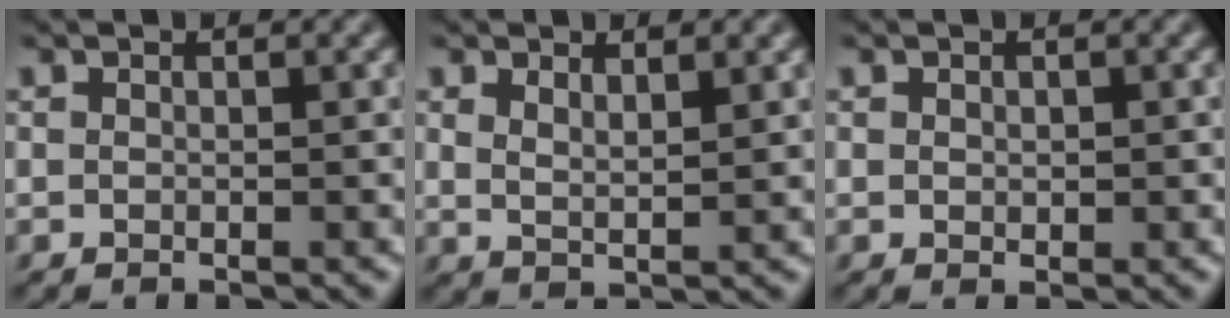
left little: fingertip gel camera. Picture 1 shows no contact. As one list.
[{"total": 1.9, "force": [1.2, 0.5, 1.4], "torque": [-0.032, -0.004, 0.025]}, {"total": 0.7, "force": [0.0, 0.5, 0.5], "torque": [-0.010, -0.001, 0.000]}]